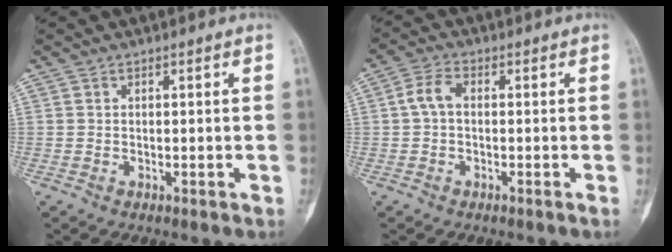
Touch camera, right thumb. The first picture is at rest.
{"total": 3.7, "force": [-0.1, 1.9, 3.2], "torque": [-0.070, 0.010, -0.012]}